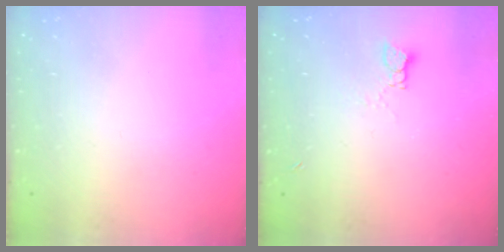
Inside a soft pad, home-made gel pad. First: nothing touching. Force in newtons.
{"total": 3.8, "press": 3.7, "slide": 0.5}